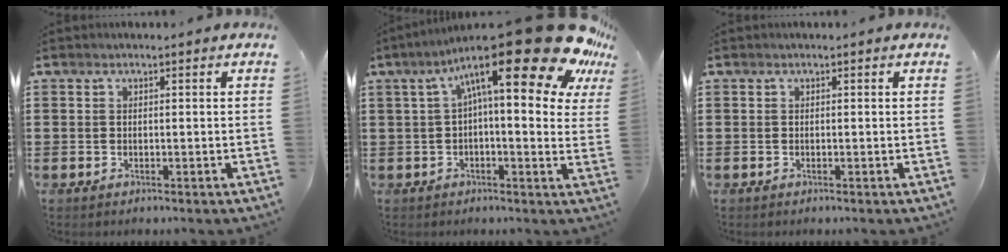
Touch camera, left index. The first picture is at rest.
{"total": 20.2, "force": [11.5, 4.5, 16.0], "torque": [-0.269, -0.066, 0.182]}
{"total": 0.0}